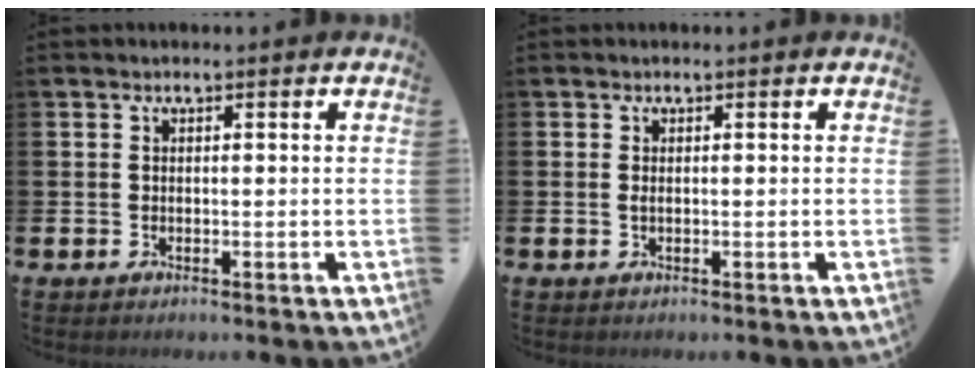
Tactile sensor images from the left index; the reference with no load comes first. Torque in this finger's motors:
{"motor_torque": [0.21, 0.01, 0.14, 0.04]}